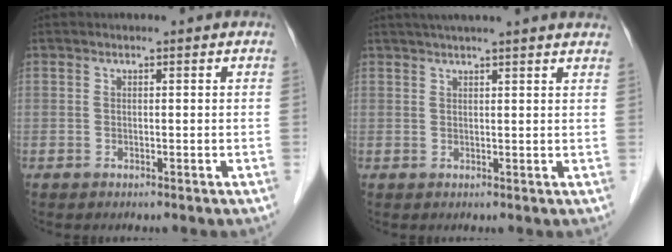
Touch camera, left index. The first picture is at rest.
{"total": 12.9, "force": [11.2, 0.3, 6.4], "torque": [-0.101, 0.038, 0.138]}